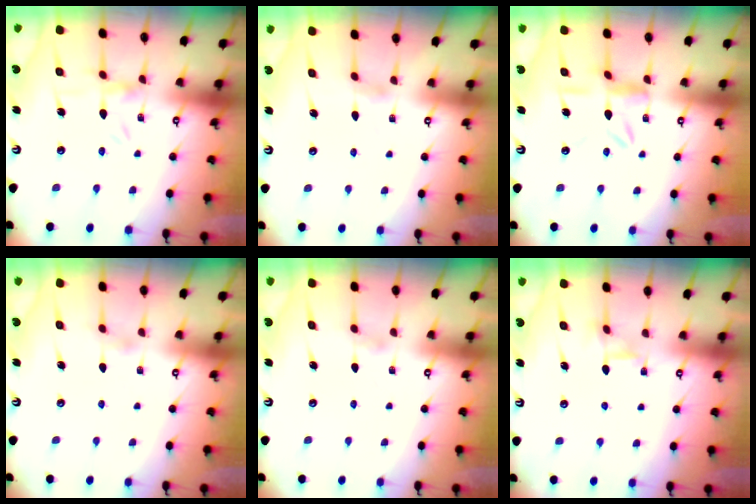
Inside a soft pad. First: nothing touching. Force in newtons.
{"total": 1.0, "press": 0.9, "slide": 0.2}
{"total": 8.0, "press": 8.0, "slide": 0.7}
{"total": 0.6, "press": 0.5, "slide": 0.3}
{"total": 0.0}
{"total": 3.1, "press": 3.1, "slide": 0.3}